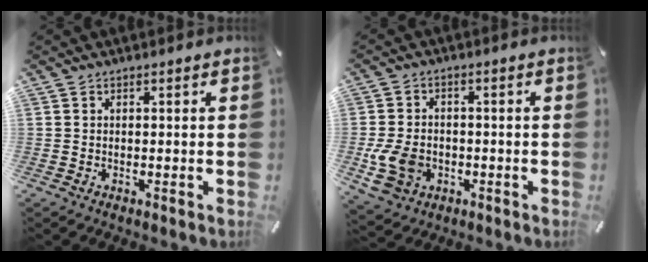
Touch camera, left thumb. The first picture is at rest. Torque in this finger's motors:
{"motor_torque": [1.67, 2.44, 0.29, 0.25, 0.40]}